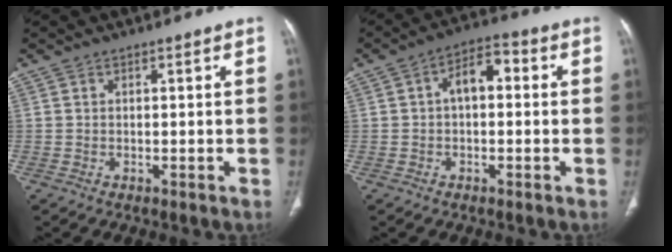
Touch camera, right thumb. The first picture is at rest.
{"total": 6.5, "force": [0.5, 3.8, 5.2], "torque": [-0.068, 0.027, -0.004]}